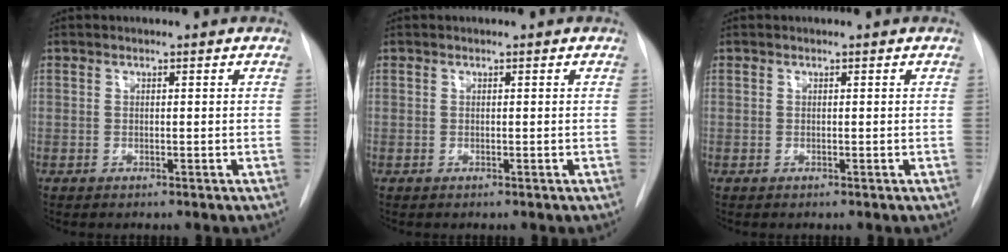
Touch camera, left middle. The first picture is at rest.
{"total": 0.0}
{"total": 0.0}